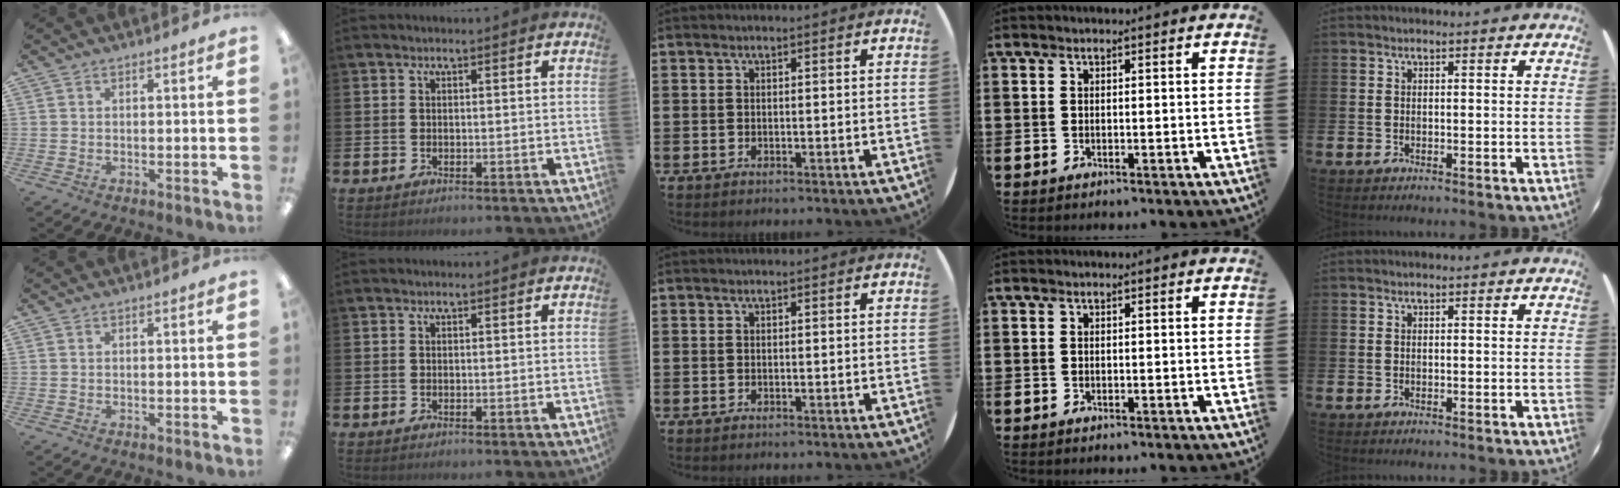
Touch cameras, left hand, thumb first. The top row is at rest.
{}